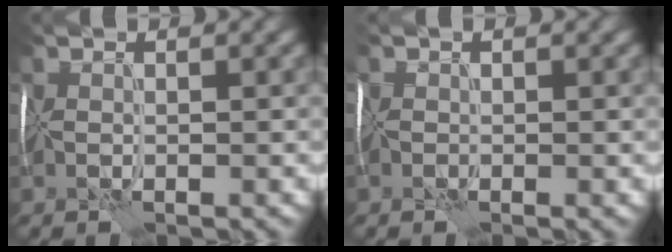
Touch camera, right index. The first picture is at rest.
{"total": 0.5, "force": [-0.3, 0.1, 0.4], "torque": [-0.007, -0.002, -0.011]}